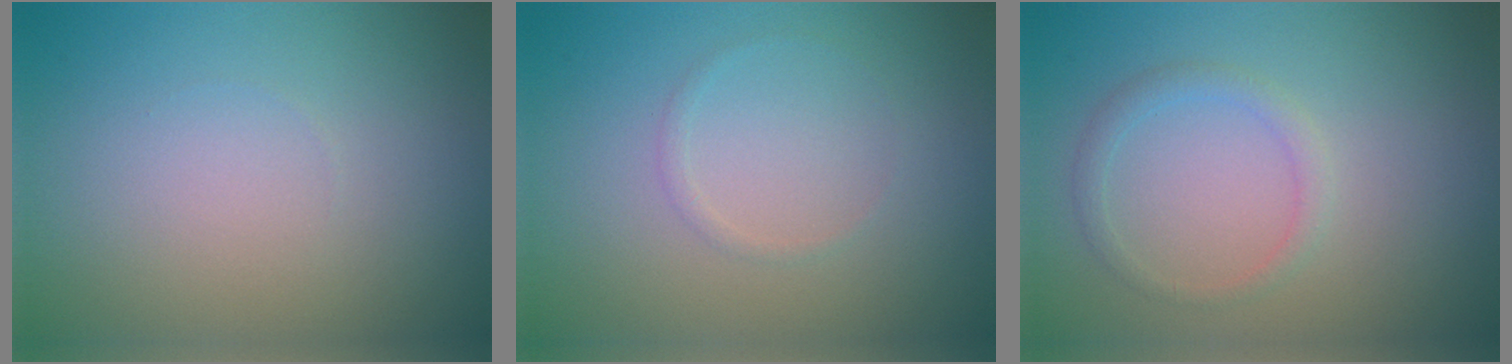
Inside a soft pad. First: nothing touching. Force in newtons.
{"total": 0.6, "press": 0.6, "slide": 0.1}
{"total": 1.5, "press": 1.5, "slide": 0.1}